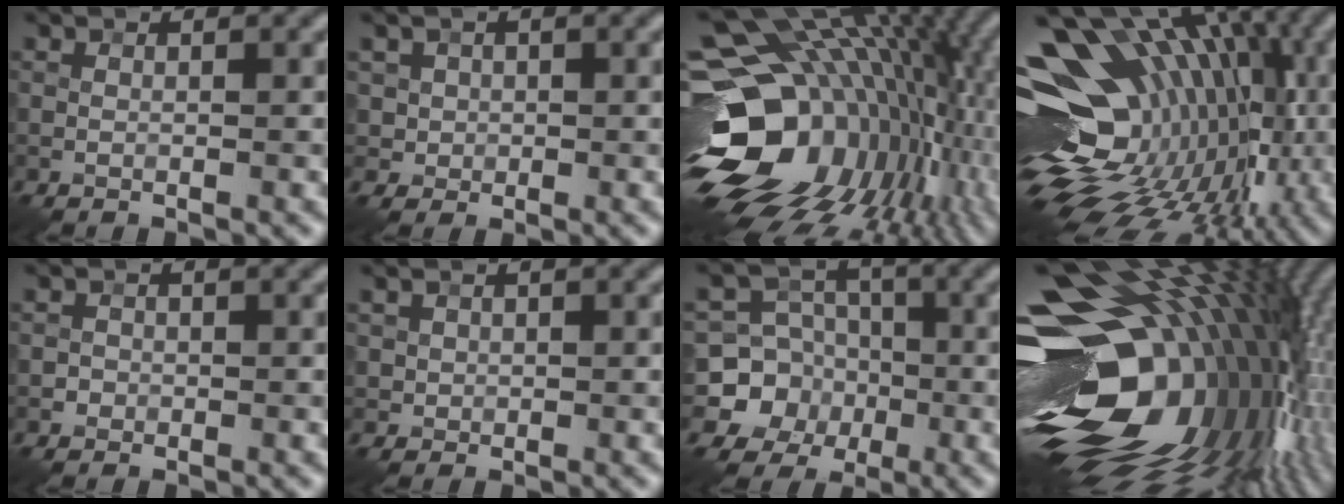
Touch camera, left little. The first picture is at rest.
{"total": 2.2, "force": [0.7, 2.1, 0.5], "torque": [-0.005, -0.003, 0.025]}
{"total": 18.9, "force": [-0.4, 13.5, 13.1], "torque": [-0.259, -0.021, 0.012]}
{"total": 20.2, "force": [-3.2, 13.7, 14.5], "torque": [-0.235, 0.013, -0.041]}
{"total": 0.7, "force": [-0.2, 0.6, 0.0], "torque": [0.008, -0.001, -0.004]}
{"total": 1.1, "force": [0.4, 1.0, 0.2], "torque": [0.002, -0.006, 0.008]}
{"total": 8.5, "force": [-2.3, 8.0, 1.7], "torque": [-0.027, -0.002, -0.065]}
{"total": 21.2, "force": [-0.3, 13.2, 16.6], "torque": [-0.304, -0.034, -0.005]}